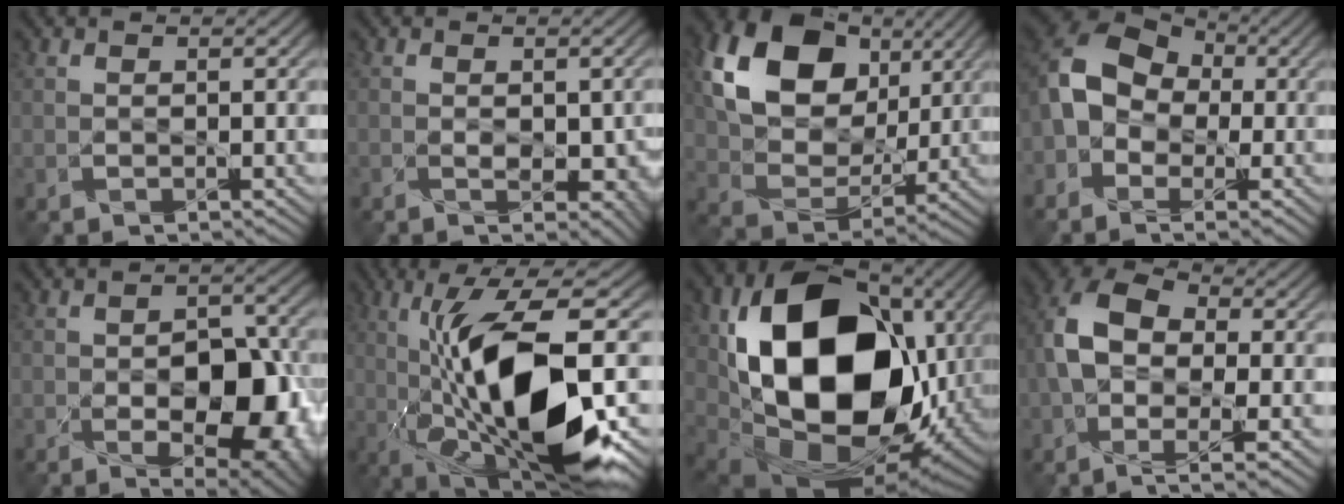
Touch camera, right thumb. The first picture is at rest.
{"total": 3.9, "force": [-0.9, 2.1, 3.2], "torque": [-0.045, -0.013, -0.011]}
{"total": 15.3, "force": [5.9, 10.8, 9.2], "torque": [-0.208, 0.015, 0.119]}
{"total": 10.9, "force": [-1.0, 8.2, 7.1], "torque": [-0.158, 0.007, -0.037]}
{"total": 12.1, "force": [-3.3, 6.5, 9.6], "torque": [-0.117, -0.011, -0.036]}
{"total": 16.0, "force": [-1.4, 5.2, 15.1], "torque": [-0.271, 0.021, -0.027]}
{"total": 20.9, "force": [1.6, 14.7, 14.8], "torque": [-0.335, -0.050, 0.052]}
{"total": 10.2, "force": [-0.2, 5.6, 8.5], "torque": [-0.182, 0.021, -0.018]}